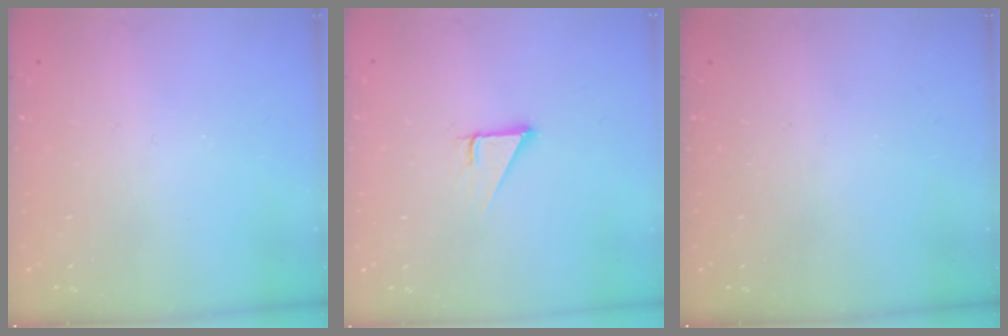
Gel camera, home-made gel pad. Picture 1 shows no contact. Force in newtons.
{"total": 3.0, "press": 3.0, "slide": 0.1}
{"total": 0.0}